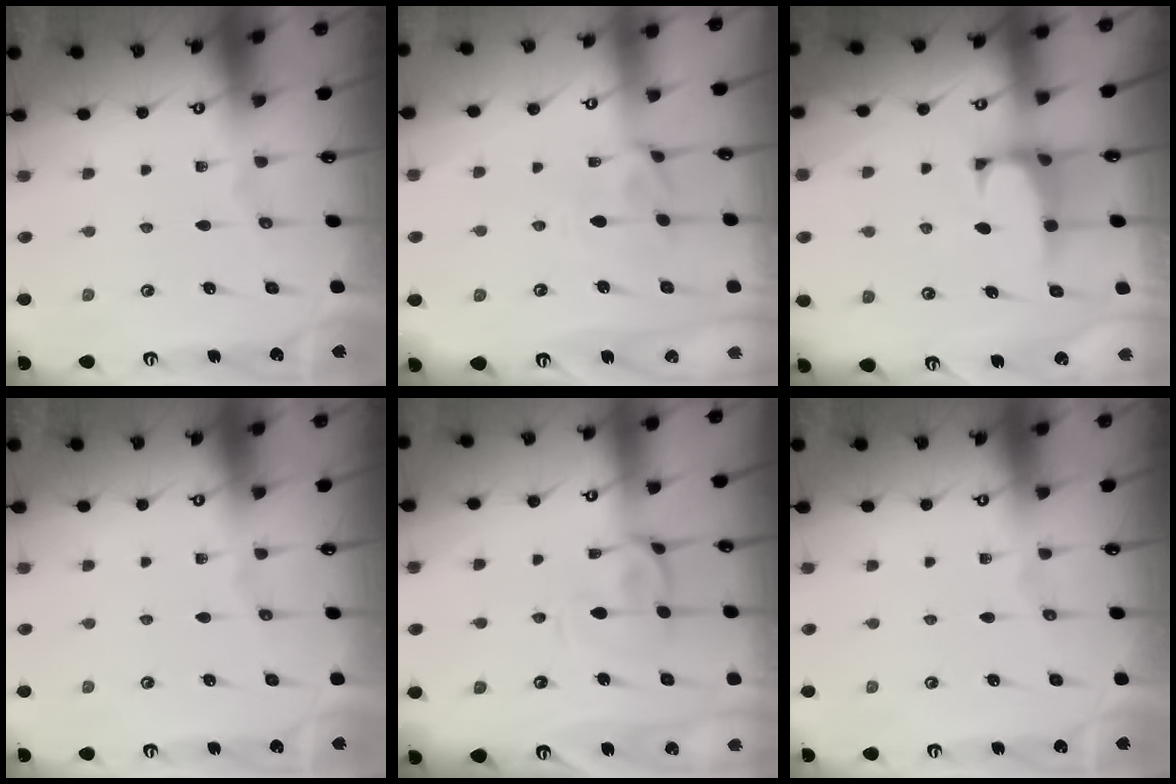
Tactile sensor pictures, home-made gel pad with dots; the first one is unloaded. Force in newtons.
{"total": 1.6, "press": 1.4, "slide": 0.8}
{"total": 0.8, "press": 0.6, "slide": 0.5}
{"total": 0.0}
{"total": 2.6, "press": 2.5, "slide": 0.9}
{"total": 0.0}